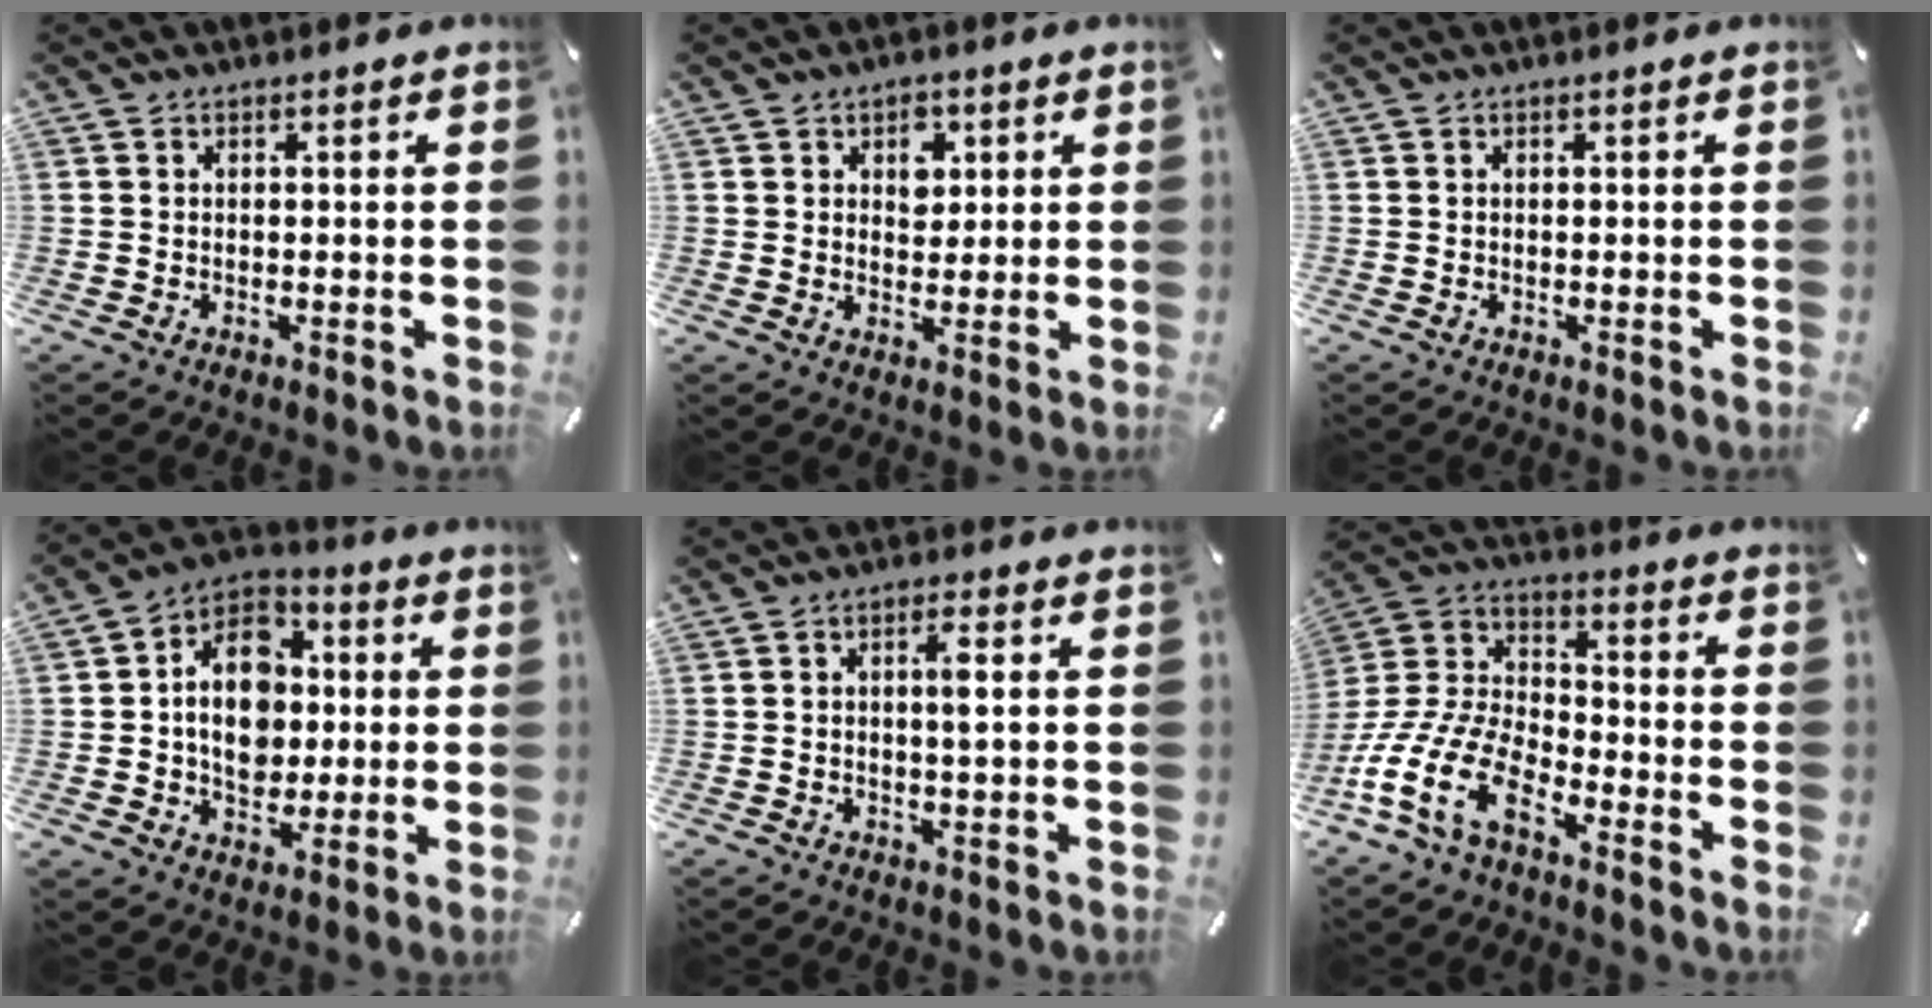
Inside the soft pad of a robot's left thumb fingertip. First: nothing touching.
{"total": 4.7, "force": [1.7, 3.6, 2.6], "torque": [-0.010, -0.011, 0.019]}
{"total": 0.0}
{"total": 13.8, "force": [-0.4, 11.3, 8.0], "torque": [-0.151, 0.009, -0.008]}
{"total": 3.6, "force": [0.2, 1.0, 3.4], "torque": [-0.060, 0.005, -0.001]}
{"total": 15.6, "force": [-10.2, 6.7, 9.7], "torque": [-0.217, 0.027, -0.192]}